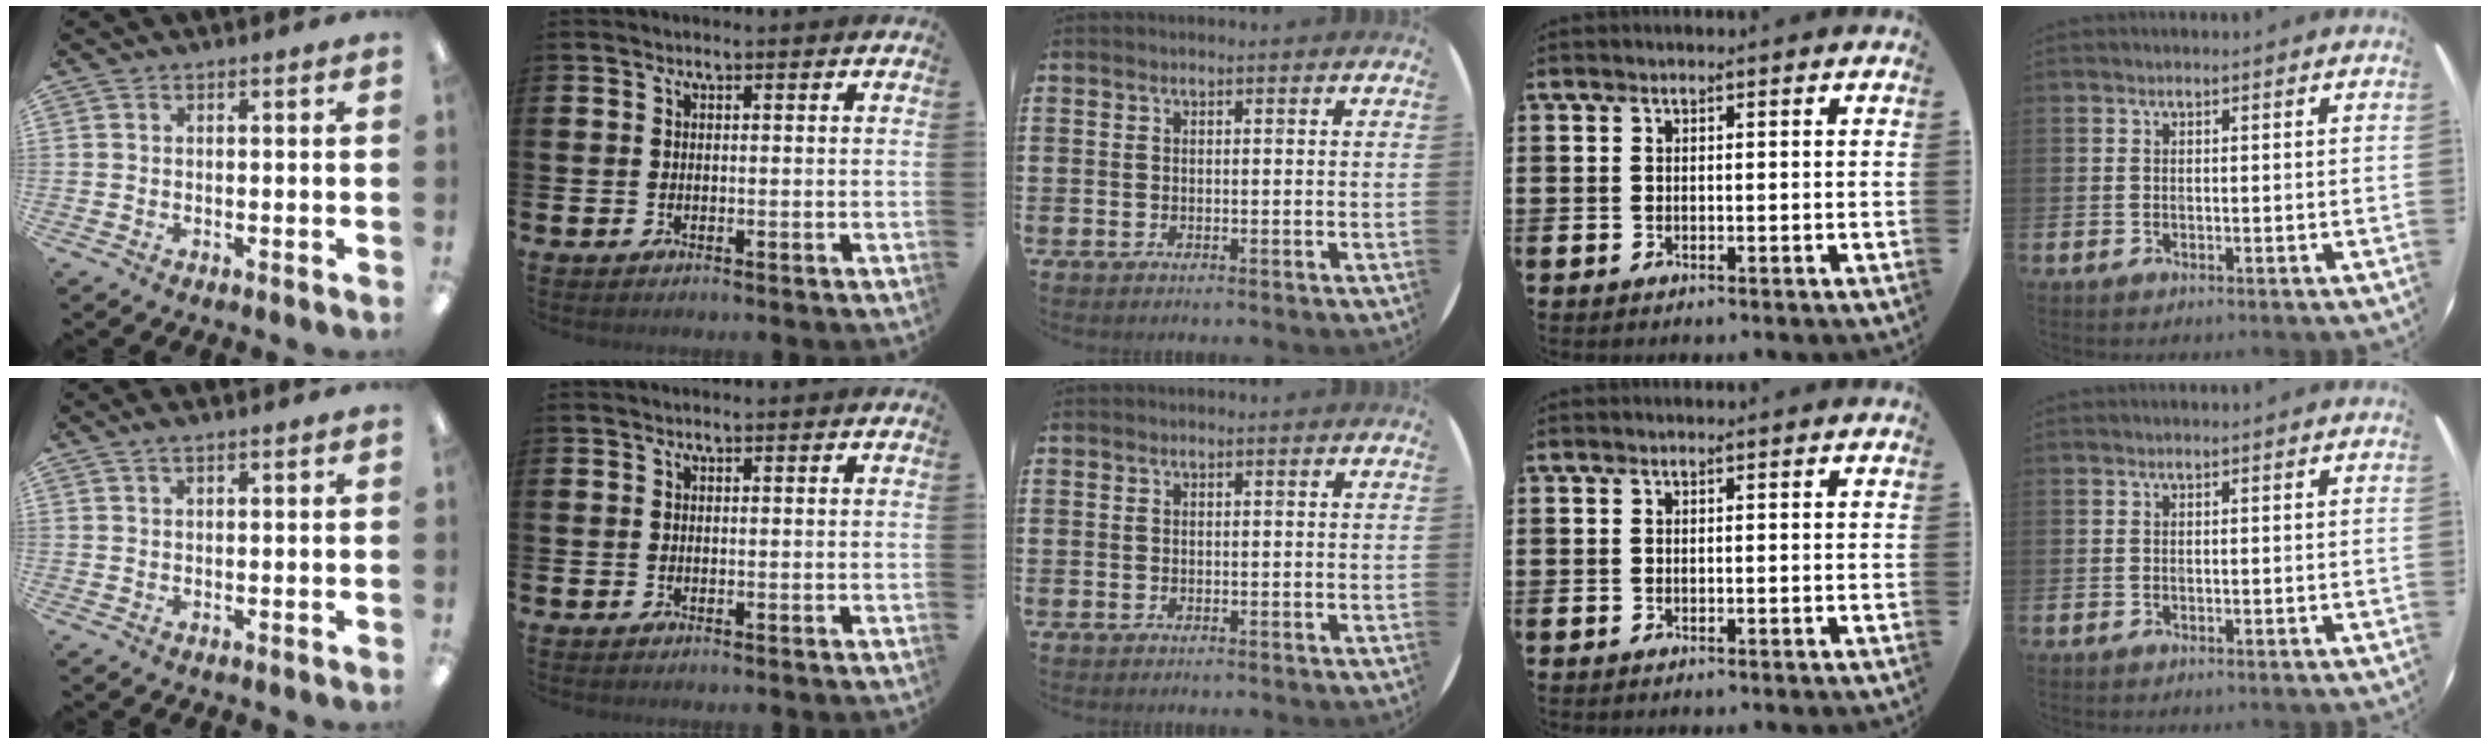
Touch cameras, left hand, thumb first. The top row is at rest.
{"thumb": {"total": 1.4, "force": [0.9, 0.4, 1.0], "torque": [-0.020, 0.002, 0.016]}}